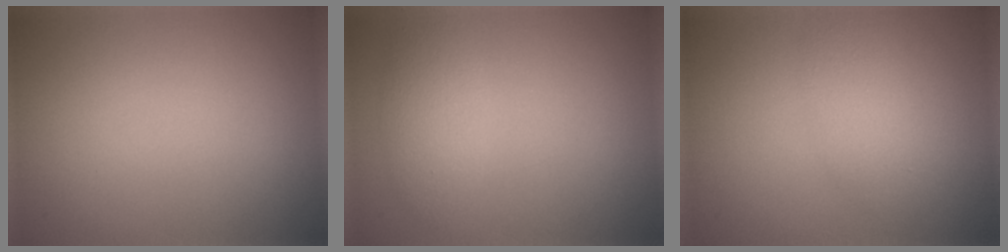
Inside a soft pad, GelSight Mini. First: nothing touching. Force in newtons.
{"total": 2.3, "press": 2.3, "slide": 0.0}
{"total": 1.9, "press": 1.9, "slide": 0.1}